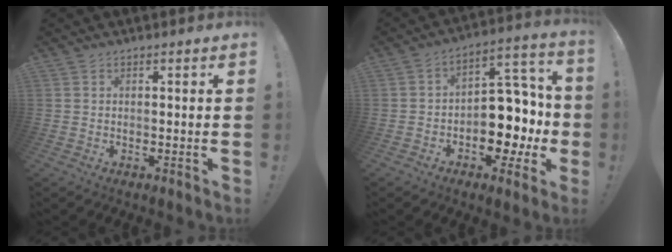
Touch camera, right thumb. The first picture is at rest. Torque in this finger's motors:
{"motor_torque": [1.70, 1.80, 0.97, -0.76, 0.03]}